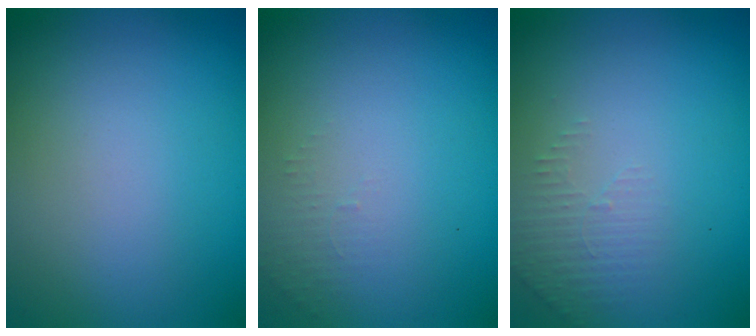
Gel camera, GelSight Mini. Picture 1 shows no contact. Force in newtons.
{"total": 1.0, "press": 0.9, "slide": 0.3}
{"total": 1.5, "press": 1.5, "slide": 0.4}